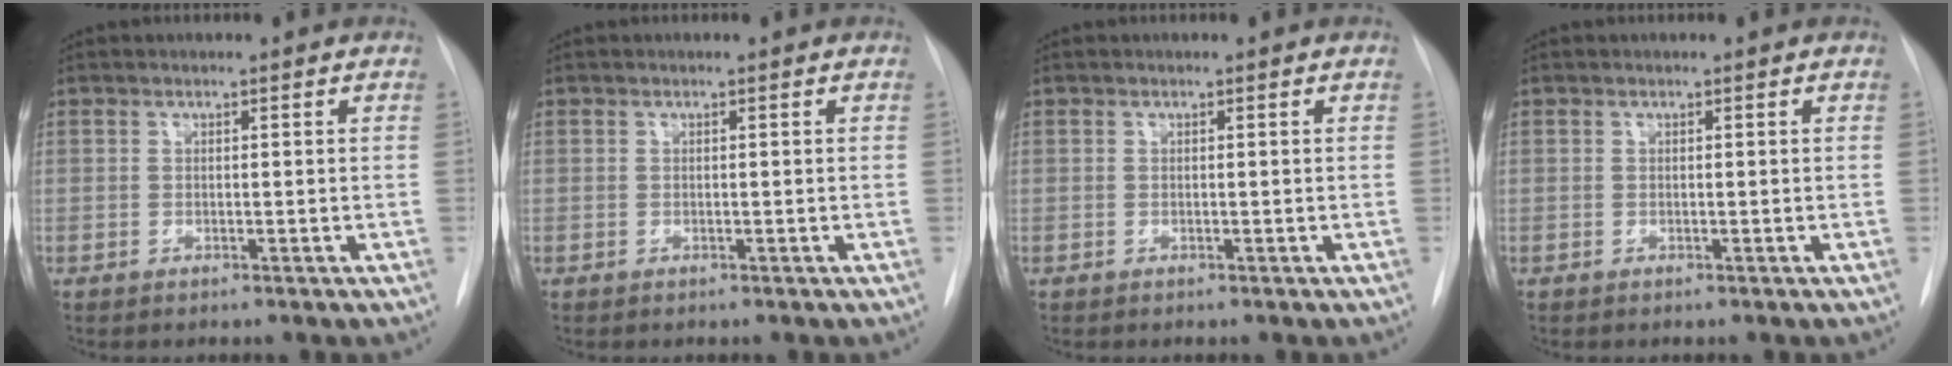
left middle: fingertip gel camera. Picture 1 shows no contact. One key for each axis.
{"total": 0.0}
{"total": 0.0}
{"total": 0.0}